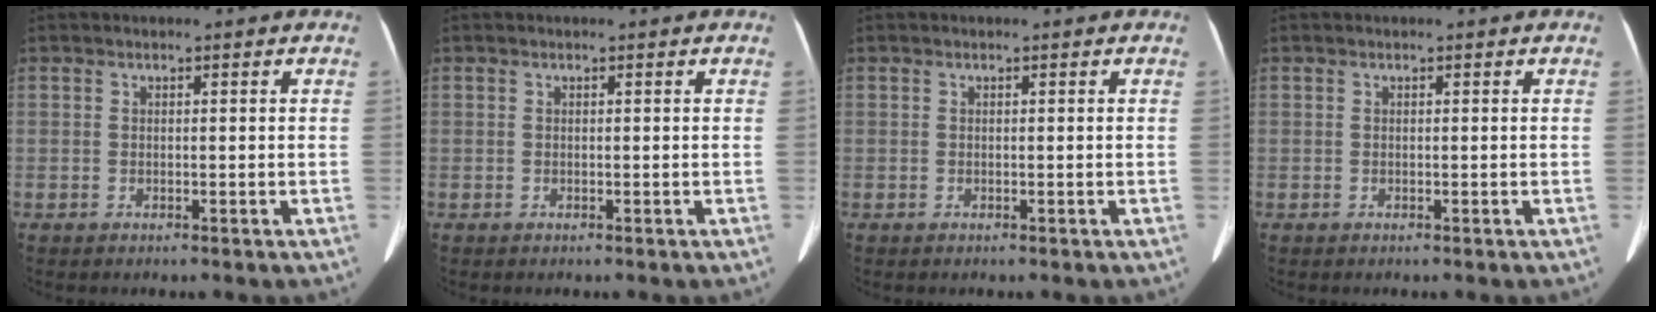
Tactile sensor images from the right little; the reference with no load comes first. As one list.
[{"total": 0.0}, {"total": 0.0}, {"total": 0.0}]